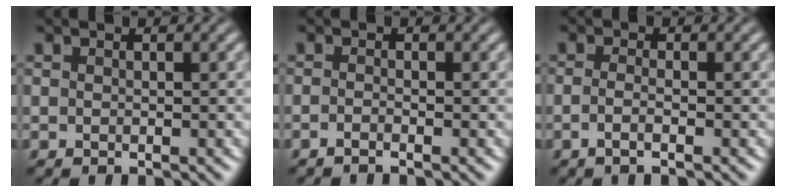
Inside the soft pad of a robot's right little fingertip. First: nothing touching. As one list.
[{"total": 1.4, "force": [-1.2, -0.6, 0.5], "torque": [-0.007, -0.005, -0.021]}, {"total": 2.0, "force": [-1.3, -0.5, 1.4], "torque": [-0.030, -0.010, -0.019]}]